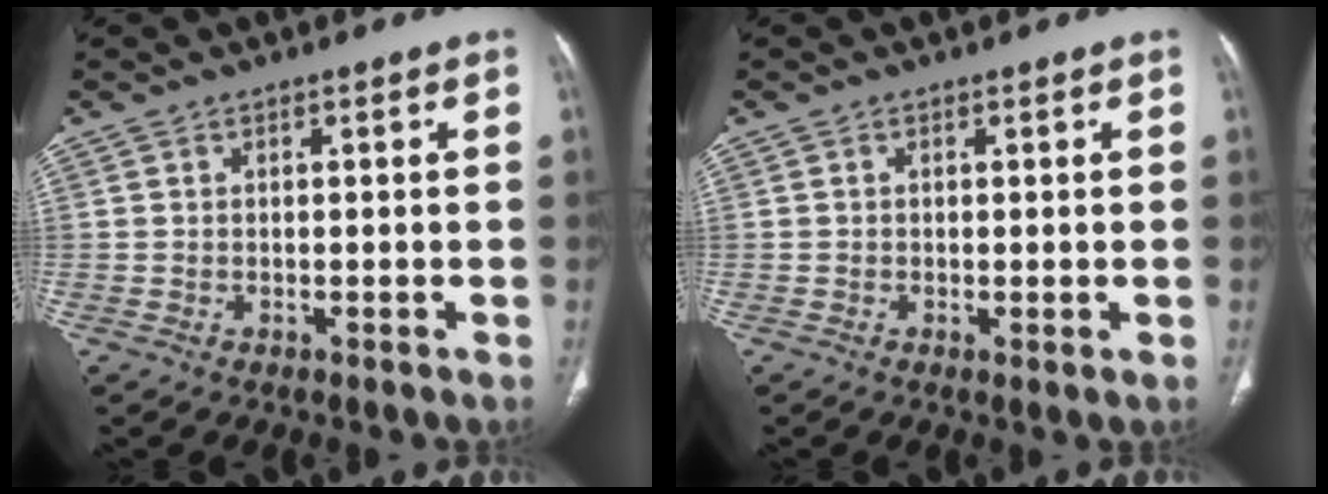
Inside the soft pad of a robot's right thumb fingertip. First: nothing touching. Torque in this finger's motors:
{"motor_torque": [-0.02, -0.11, -0.45, -0.13, -0.04]}